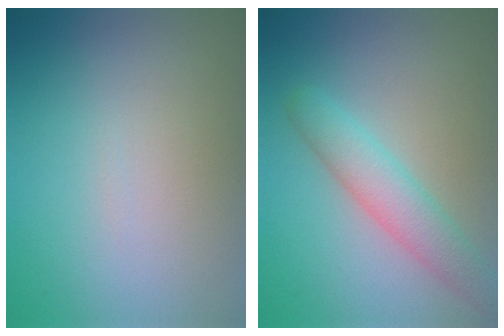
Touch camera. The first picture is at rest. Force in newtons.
{"total": 3.9, "press": 3.9, "slide": 0.2}